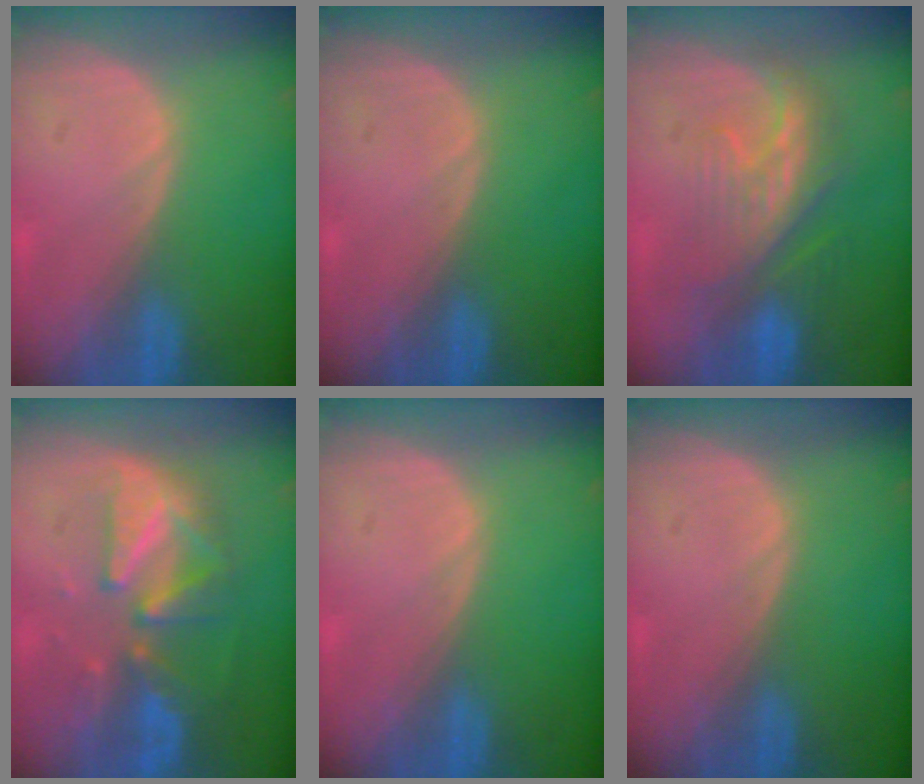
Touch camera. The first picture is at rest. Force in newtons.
{"total": 0.0}
{"total": 8.2, "press": 8.0, "slide": 1.6}
{"total": 9.3, "press": 8.5, "slide": 3.7}
{"total": 0.0}
{"total": 0.0}